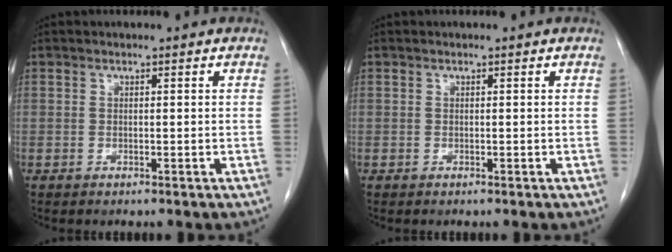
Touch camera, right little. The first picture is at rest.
{"total": 0.0}